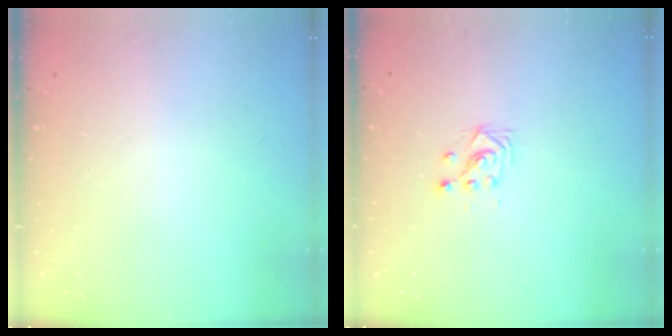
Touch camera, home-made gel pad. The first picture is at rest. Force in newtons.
{"total": 3.0, "press": 3.0, "slide": 0.1}